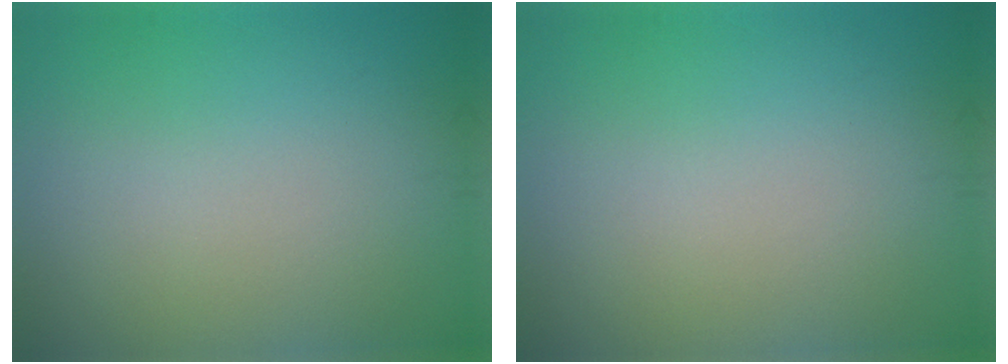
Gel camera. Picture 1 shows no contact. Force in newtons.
{"total": 0.0}